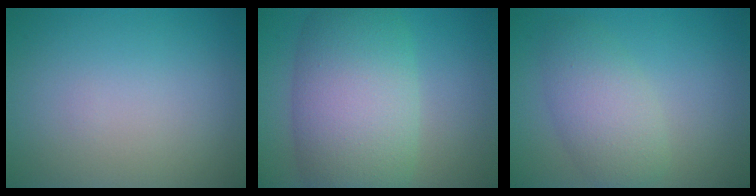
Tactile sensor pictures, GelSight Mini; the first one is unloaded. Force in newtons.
{"total": 10.3, "press": 10.3, "slide": 0.3}
{"total": 4.2, "press": 4.2, "slide": 0.1}